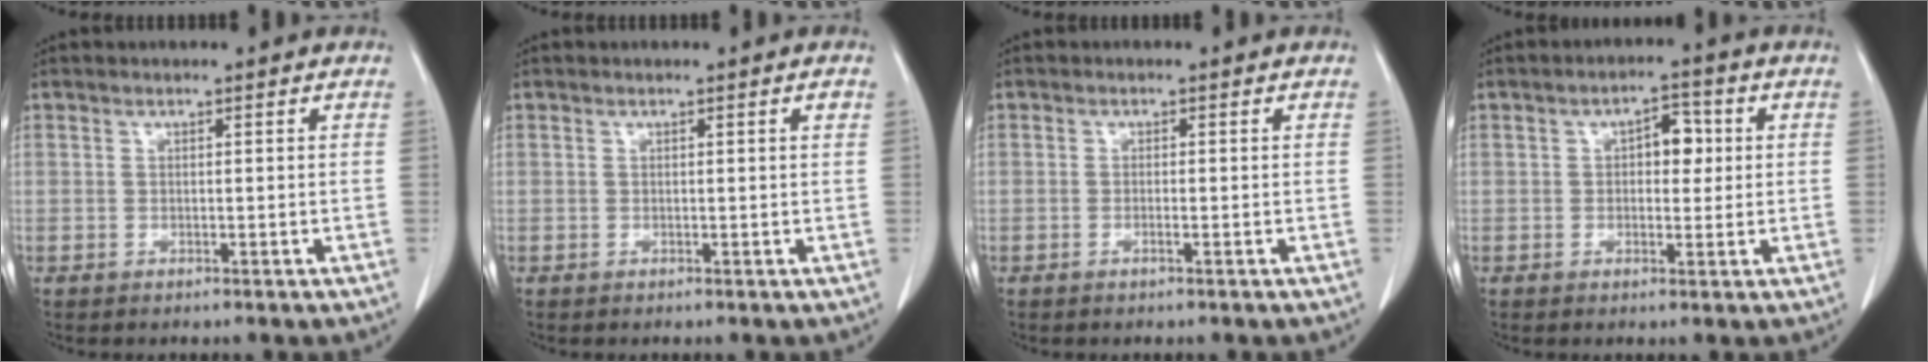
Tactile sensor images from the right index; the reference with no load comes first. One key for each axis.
{"total": 0.6, "fx": 0.2, "fy": 0.0, "fz": 0.5, "tx": -0.010, "ty": 0.001, "tz": 0.003}
{"total": 0.8, "fx": -0.4, "fy": 0.0, "fz": 0.7, "tx": -0.015, "ty": 0.000, "tz": -0.006}
{"total": 4.4, "fx": 0.8, "fy": 2.3, "fz": 3.7, "tx": -0.052, "ty": 0.014, "tz": 0.010}